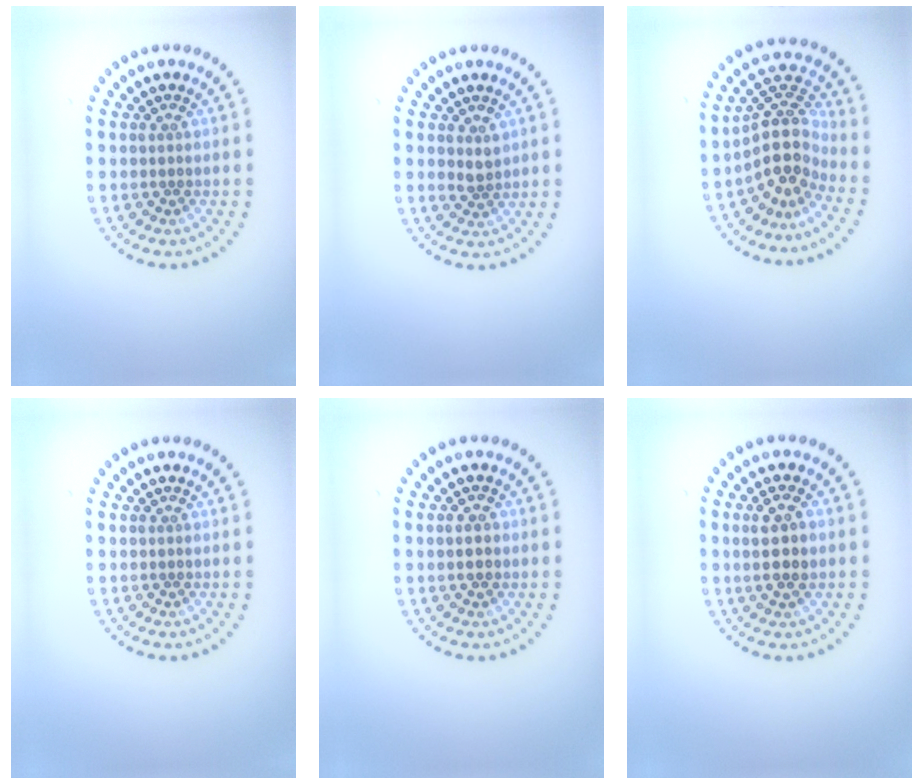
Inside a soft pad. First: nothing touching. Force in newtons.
{"total": 1.4, "press": 1.2, "slide": 0.8}
{"total": 4.6, "press": 3.5, "slide": 2.9}
{"total": 0.0}
{"total": 2.1, "press": 2.1, "slide": 0.2}
{"total": 2.7, "press": 2.6, "slide": 0.7}